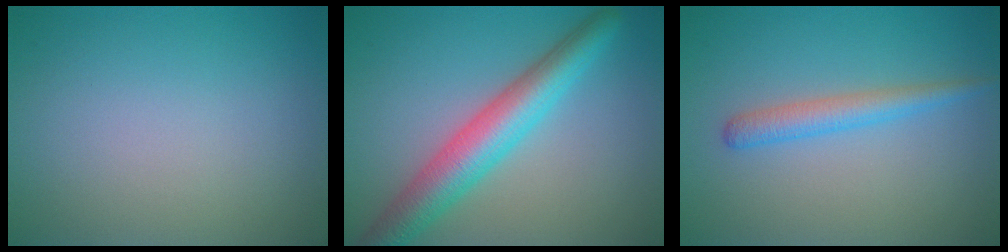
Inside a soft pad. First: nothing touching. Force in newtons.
{"total": 6.2, "press": 6.1, "slide": 0.3}
{"total": 2.4, "press": 2.4, "slide": 0.2}